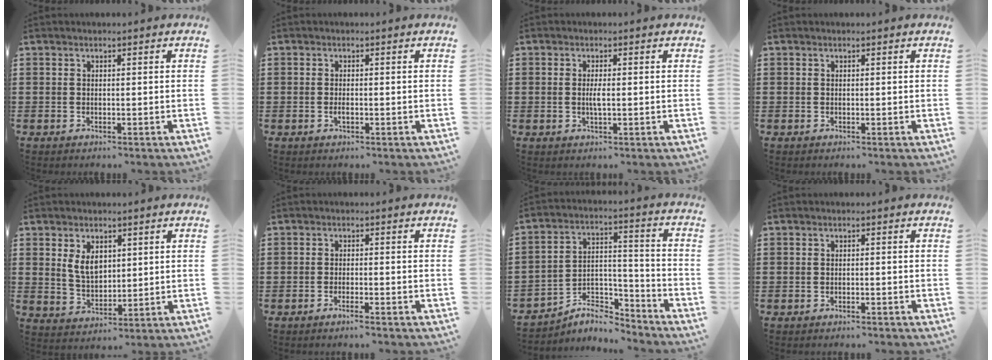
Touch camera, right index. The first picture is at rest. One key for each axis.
{"total": 1.0, "fx": -0.3, "fy": 0.2, "fz": 0.9, "tx": -0.017, "ty": -0.006, "tz": -0.005}
{"total": 2.2, "fx": -0.1, "fy": 0.7, "fz": 2.1, "tx": -0.046, "ty": -0.002, "tz": -0.006}
{"total": 0.0}
{"total": 4.9, "fx": 1.8, "fy": 3.0, "fz": 3.4, "tx": -0.069, "ty": 0.005, "tz": 0.030}
{"total": 1.4, "fx": -1.2, "fy": -0.1, "fz": 0.7, "tx": -0.013, "ty": -0.002, "tz": -0.023}
{"total": 6.1, "fx": -5.5, "fy": 1.9, "fz": 1.7, "tx": -0.027, "ty": 0.009, "tz": -0.107}
{"total": 0.8, "fx": -0.7, "fy": 0.0, "fz": 0.2, "tx": -0.007, "ty": -0.002, "tz": -0.015}